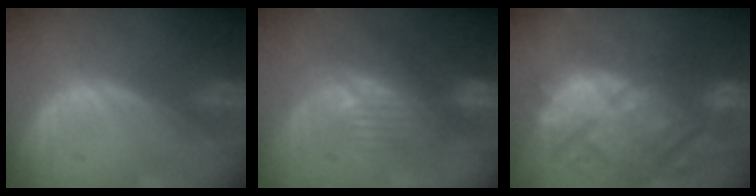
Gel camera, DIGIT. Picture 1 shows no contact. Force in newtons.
{"total": 8.0, "press": 7.2, "slide": 3.3}
{"total": 14.6, "press": 12.7, "slide": 7.2}